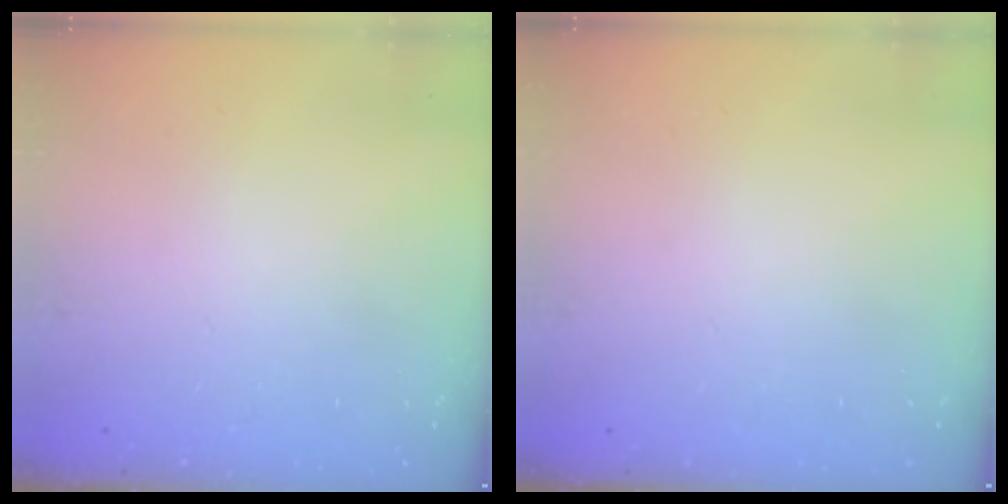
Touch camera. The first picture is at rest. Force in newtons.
{"total": 0.0}